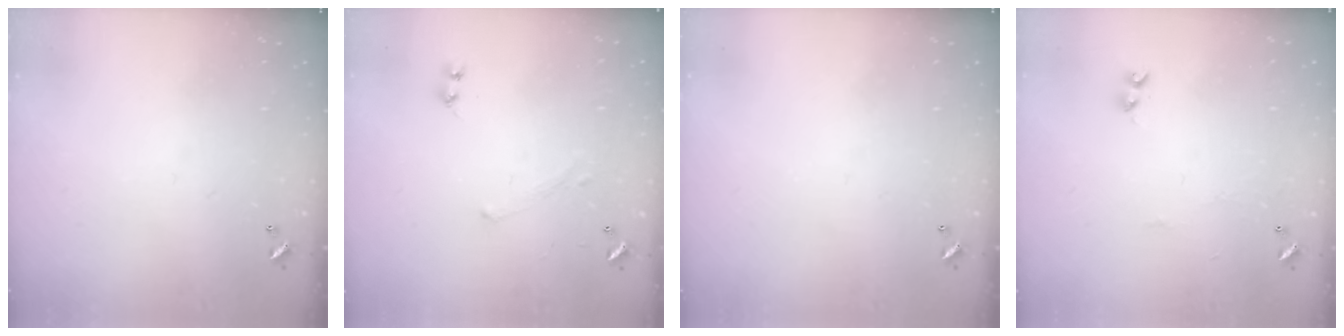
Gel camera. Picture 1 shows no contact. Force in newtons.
{"total": 0.7, "press": 0.7, "slide": 0.3}
{"total": 0.0}
{"total": 2.1, "press": 2.1, "slide": 0.5}